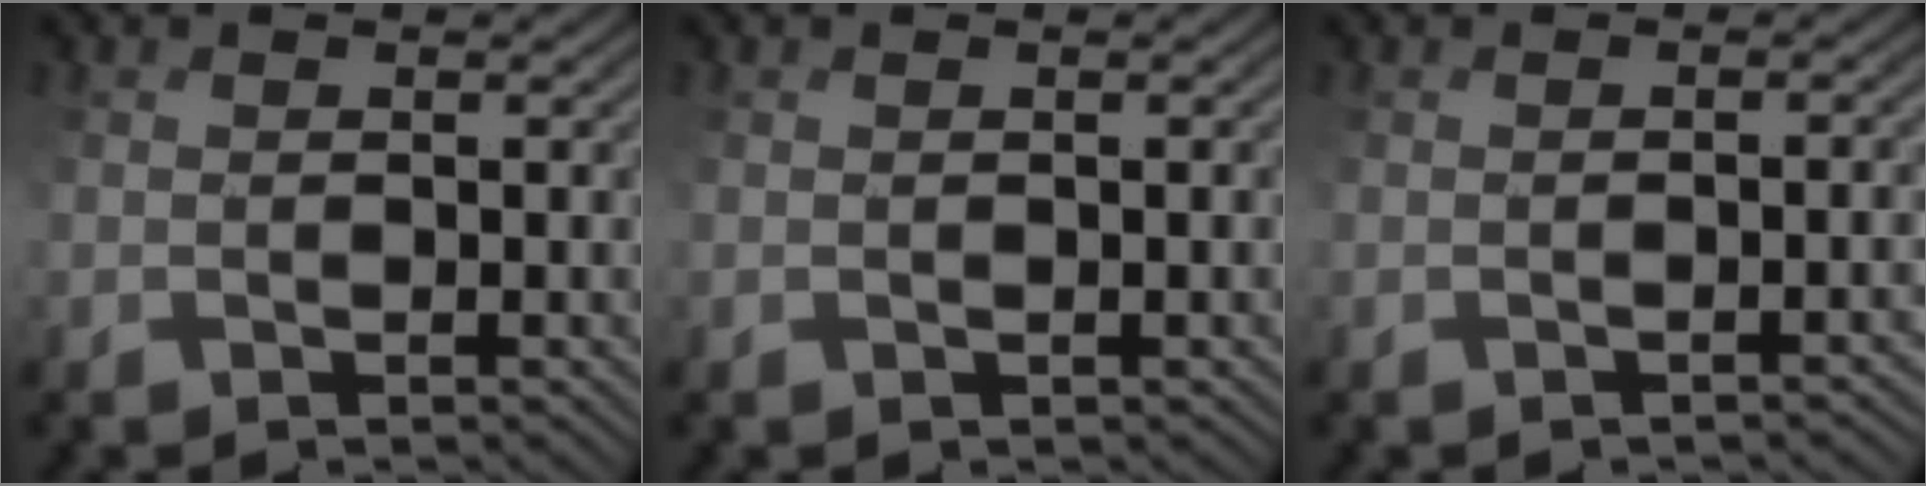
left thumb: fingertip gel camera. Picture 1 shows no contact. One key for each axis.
{"total": 0.7, "fx": -0.3, "fy": 0.6, "fz": 0.3, "tx": -0.004, "ty": -0.002, "tz": 0.001}
{"total": 2.6, "fx": -1.9, "fy": 0.5, "fz": 1.6, "tx": -0.012, "ty": 0.002, "tz": -0.003}